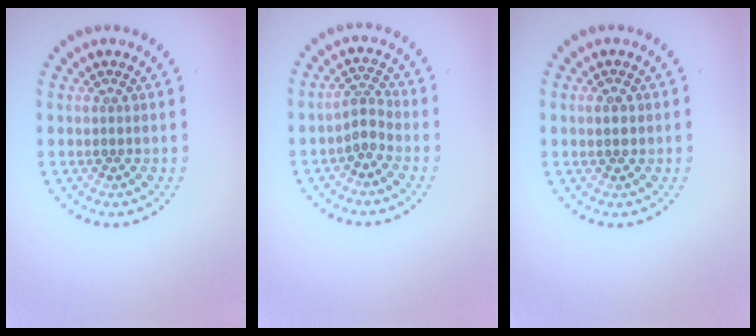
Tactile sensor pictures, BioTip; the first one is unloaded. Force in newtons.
{"total": 2.1, "press": 1.4, "slide": 1.5}
{"total": 1.0, "press": 0.9, "slide": 0.2}